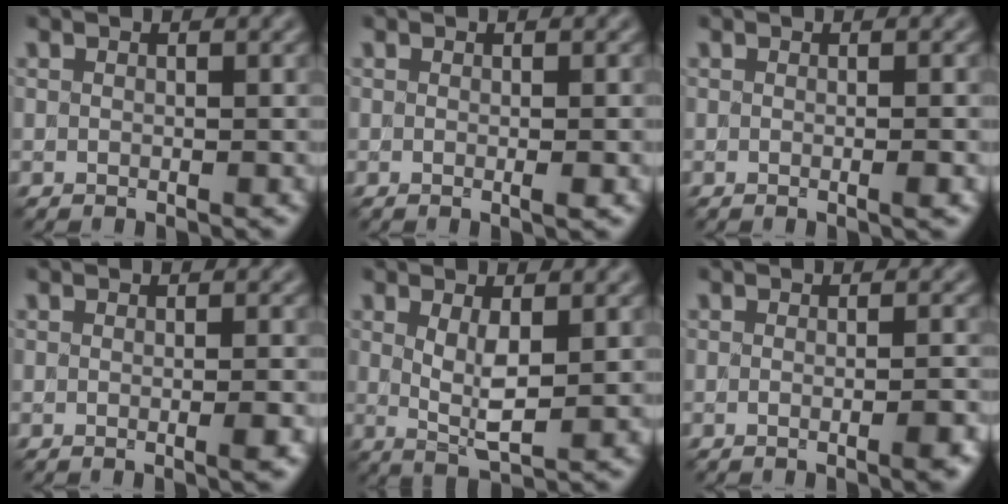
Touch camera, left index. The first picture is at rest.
{"total": 1.6, "force": [0.0, 0.4, 1.6], "torque": [-0.019, -0.003, -0.003]}
{"total": 2.0, "force": [0.0, 0.8, 1.9], "torque": [-0.015, -0.004, -0.008]}
{"total": 2.5, "force": [-0.2, 0.9, 2.3], "torque": [-0.017, -0.001, -0.009]}
{"total": 3.1, "force": [0.7, 0.8, 2.9], "torque": [-0.062, -0.007, 0.016]}
{"total": 3.2, "force": [-0.7, 1.2, 2.9], "torque": [-0.013, 0.005, -0.017]}